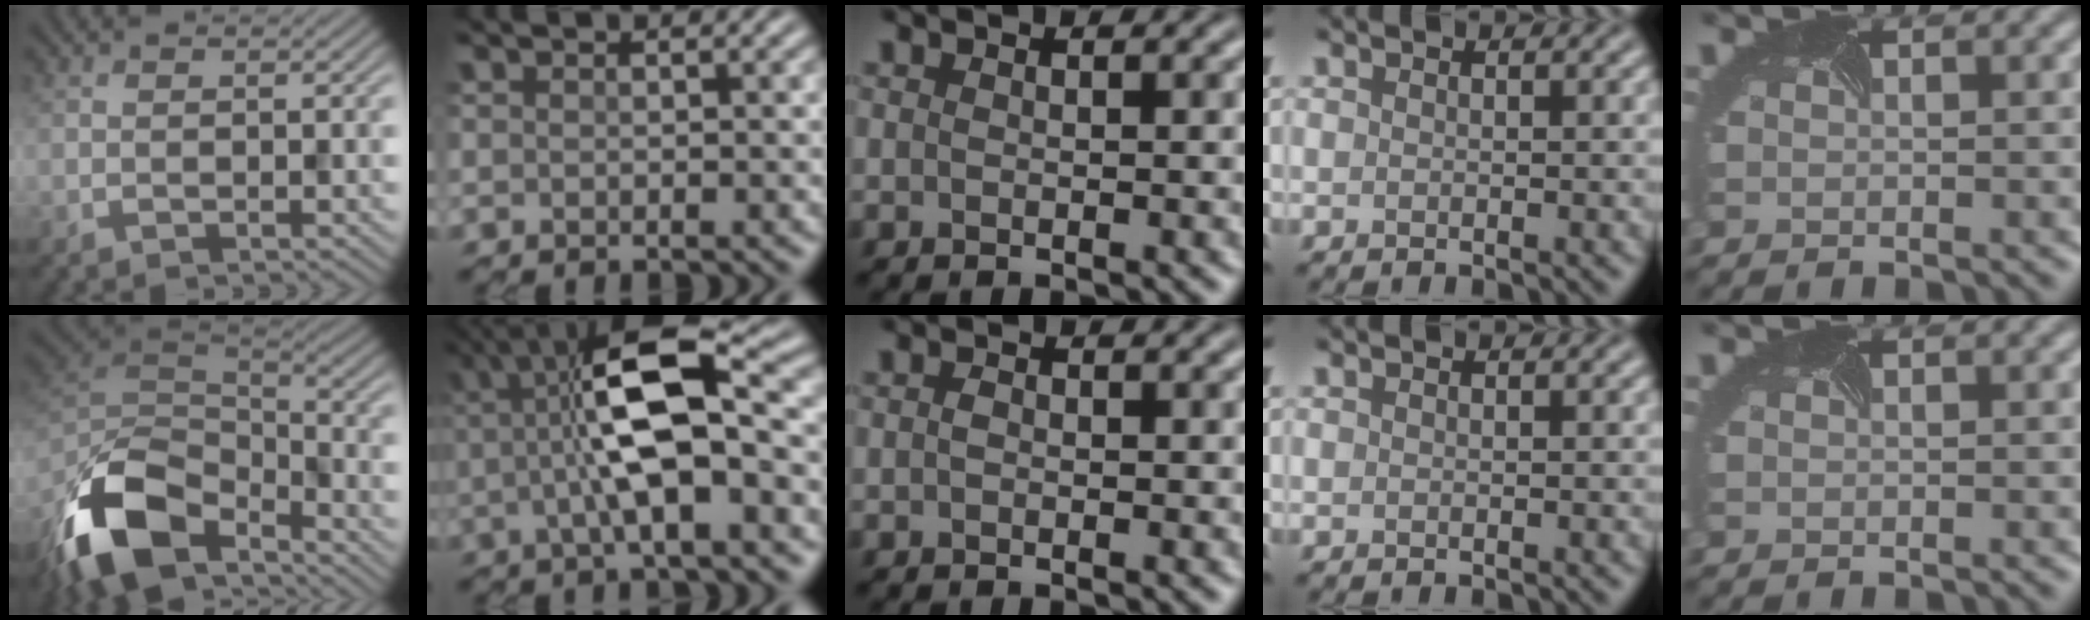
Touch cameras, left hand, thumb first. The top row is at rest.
{"thumb": {"total": 14.9, "force": [-9.5, 6.8, 9.3], "torque": [-0.222, -0.022, -0.188]}, "index": {"total": 10.1, "force": [1.2, 3.0, 9.6], "torque": [-0.165, 0.017, 0.013]}, "middle": {"total": 0.6, "force": [-0.1, 0.4, 0.4], "torque": [-0.009, 0.000, -0.003]}}